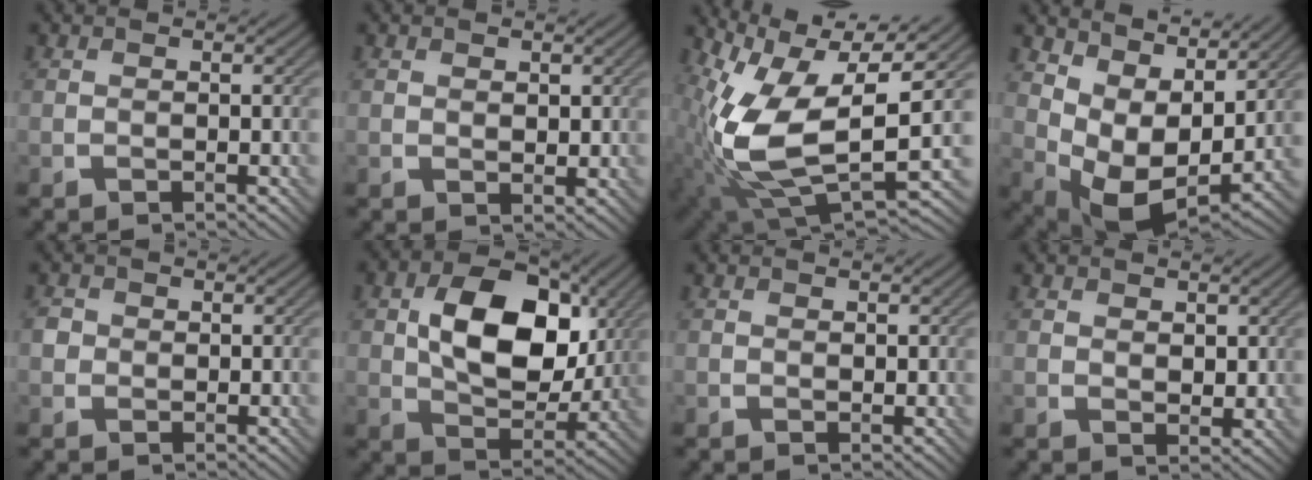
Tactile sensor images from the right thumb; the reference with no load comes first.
{"total": 1.5, "force": [0.8, 1.1, 0.6], "torque": [-0.014, -0.005, 0.015]}
{"total": 14.9, "force": [0.8, 7.4, 12.9], "torque": [-0.265, -0.021, 0.019]}
{"total": 11.5, "force": [4.8, 6.3, 8.3], "torque": [-0.166, -0.015, 0.097]}
{"total": 1.8, "force": [0.1, 1.7, 0.5], "torque": [-0.013, -0.002, -0.001]}
{"total": 12.7, "force": [2.6, 8.6, 9.0], "torque": [-0.157, -0.003, 0.045]}
{"total": 0.6, "force": [0.3, 0.4, 0.2], "torque": [-0.002, -0.004, 0.005]}
{"total": 2.4, "force": [1.2, 1.8, 1.2], "torque": [-0.028, -0.007, 0.020]}